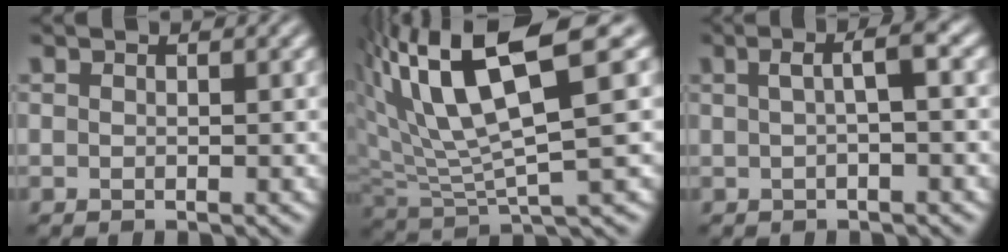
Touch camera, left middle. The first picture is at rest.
{"total": 10.2, "force": [4.2, 3.0, 8.8], "torque": [-0.181, 0.009, 0.086]}
{"total": 2.8, "force": [0.2, 0.6, 2.7], "torque": [-0.048, 0.012, 0.006]}